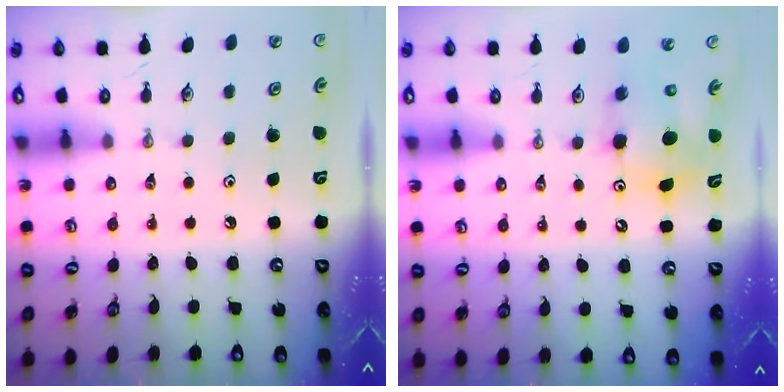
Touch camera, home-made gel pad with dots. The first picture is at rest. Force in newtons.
{"total": 7.4, "press": 7.4, "slide": 0.6}